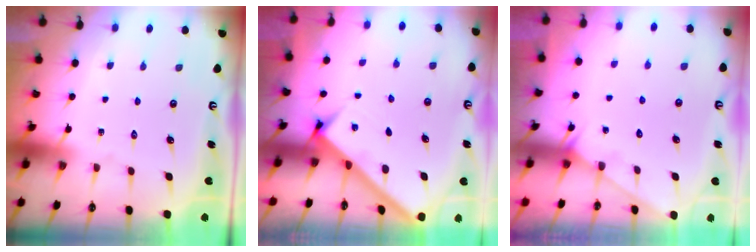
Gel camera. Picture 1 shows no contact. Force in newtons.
{"total": 2.7, "press": 2.7, "slide": 0.4}
{"total": 1.8, "press": 1.8, "slide": 0.1}